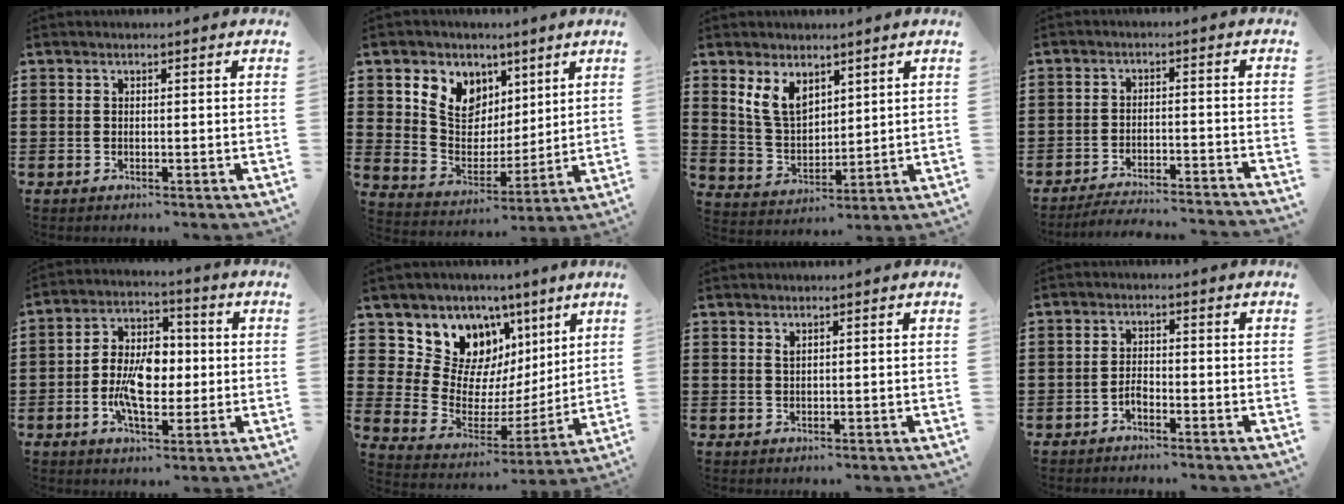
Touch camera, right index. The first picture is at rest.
{"total": 7.8, "force": [4.1, 6.4, 1.6], "torque": [-0.070, -0.023, 0.077]}
{"total": 6.7, "force": [3.9, 3.9, 3.8], "torque": [-0.098, -0.002, 0.071]}
{"total": 3.8, "force": [-3.8, 0.0, 0.7], "torque": [-0.016, 0.000, -0.078]}
{"total": 8.6, "force": [-1.2, 5.0, 6.8], "torque": [-0.153, 0.007, -0.029]}
{"total": 11.1, "force": [5.9, 8.8, 3.5], "torque": [-0.103, -0.049, 0.115]}
{"total": 0.8, "force": [0.5, 0.2, 0.6], "torque": [-0.014, 0.002, 0.010]}
{"total": 1.8, "force": [-1.4, 0.7, 0.9], "torque": [-0.022, 0.002, -0.027]}